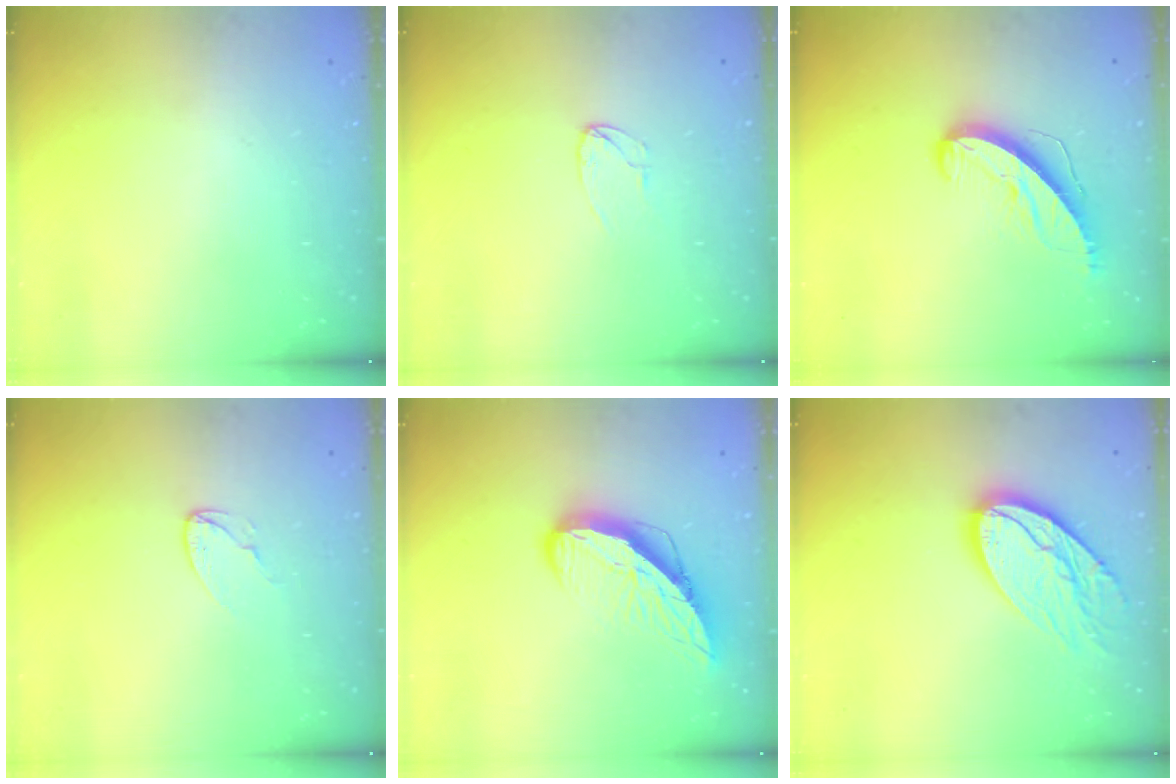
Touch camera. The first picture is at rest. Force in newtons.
{"total": 4.0, "press": 3.9, "slide": 0.3}
{"total": 9.4, "press": 9.4, "slide": 0.4}
{"total": 3.4, "press": 3.4, "slide": 0.3}
{"total": 10.8, "press": 10.8, "slide": 1.0}
{"total": 18.1, "press": 18.0, "slide": 1.7}